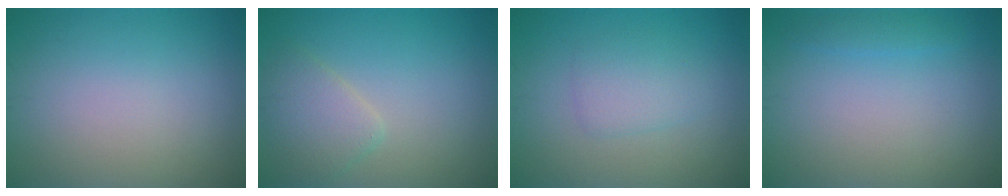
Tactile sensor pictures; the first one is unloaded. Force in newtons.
{"total": 3.0, "press": 3.0, "slide": 0.2}
{"total": 2.3, "press": 2.3, "slide": 0.0}
{"total": 1.0, "press": 1.0, "slide": 0.1}